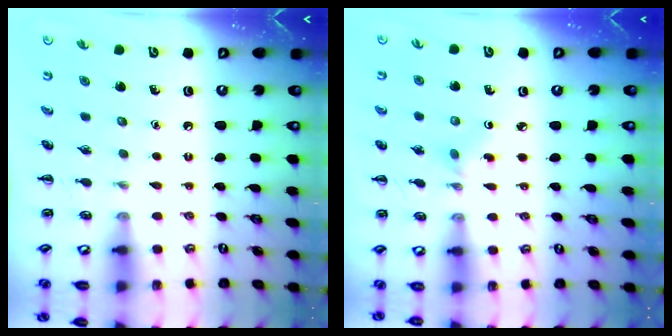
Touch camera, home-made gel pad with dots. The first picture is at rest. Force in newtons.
{"total": 3.4, "press": 3.2, "slide": 1.1}